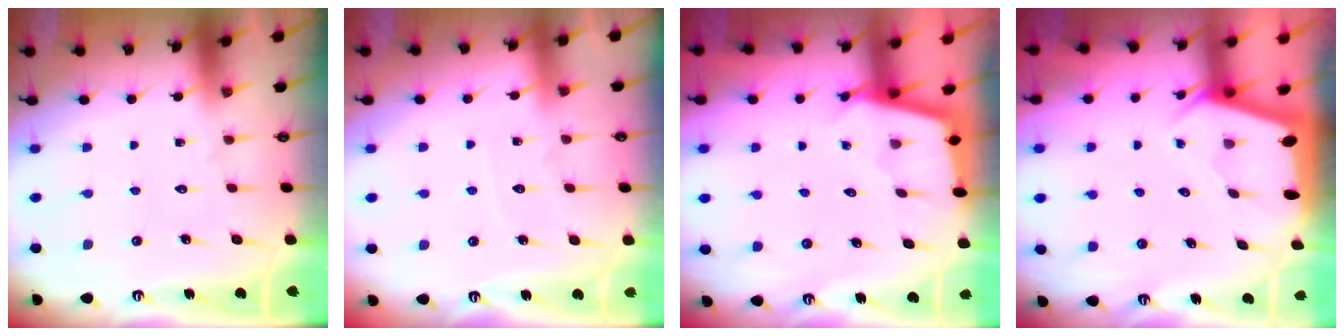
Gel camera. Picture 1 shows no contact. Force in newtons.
{"total": 3.4, "press": 3.4, "slide": 0.3}
{"total": 2.3, "press": 2.3, "slide": 0.1}
{"total": 2.0, "press": 1.9, "slide": 0.3}